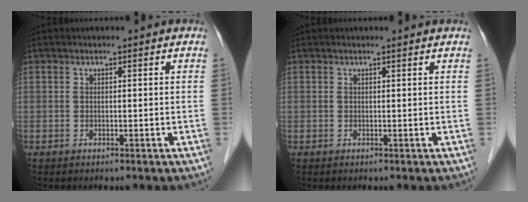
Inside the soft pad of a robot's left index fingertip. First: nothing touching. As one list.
[{"total": 1.0, "force": [1.0, 0.0, 0.2], "torque": [-0.014, 0.005, 0.011]}]